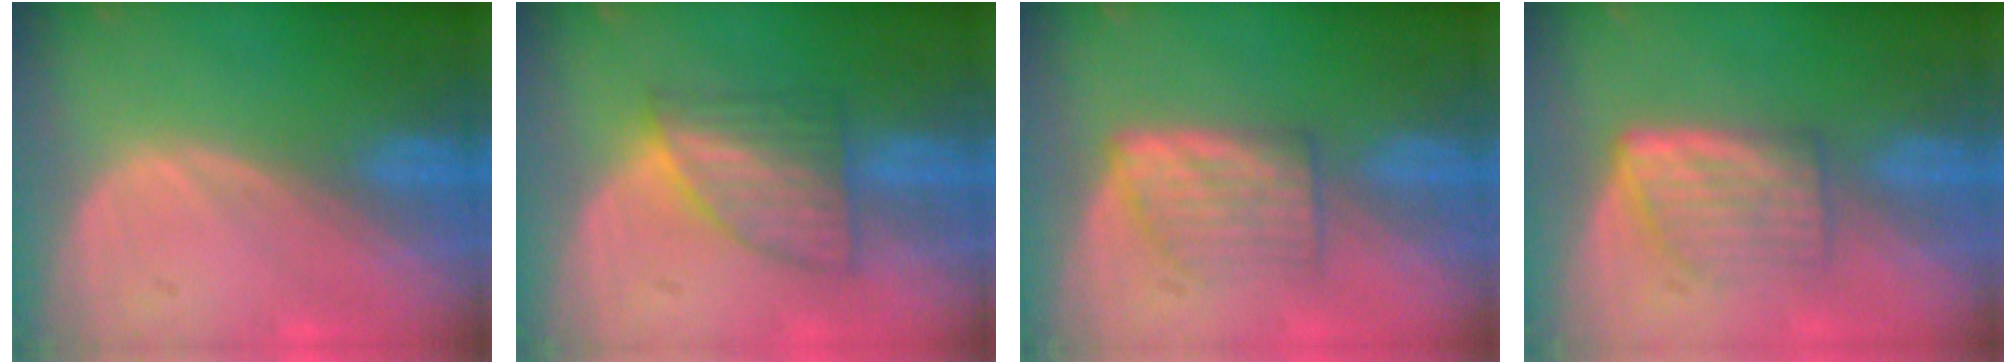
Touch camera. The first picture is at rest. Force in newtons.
{"total": 6.2, "press": 6.0, "slide": 1.5}
{"total": 5.0, "press": 4.9, "slide": 0.7}
{"total": 6.1, "press": 5.4, "slide": 2.7}